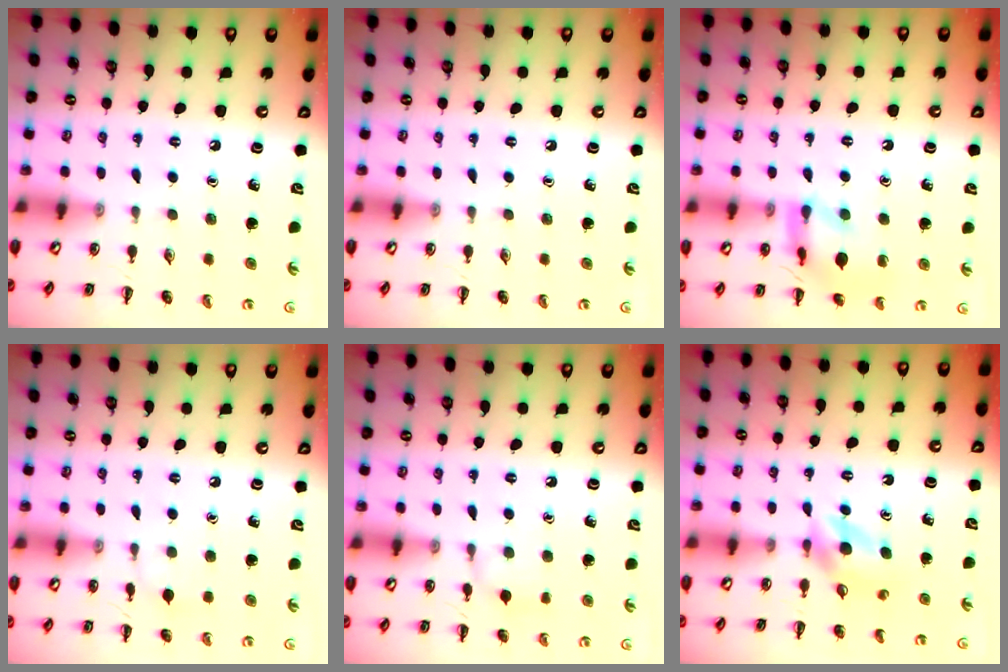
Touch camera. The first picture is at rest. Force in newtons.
{"total": 0.0}
{"total": 12.8, "press": 12.7, "slide": 1.2}
{"total": 4.7, "press": 4.4, "slide": 1.8}
{"total": 7.1, "press": 6.7, "slide": 2.1}
{"total": 4.0, "press": 3.8, "slide": 1.3}